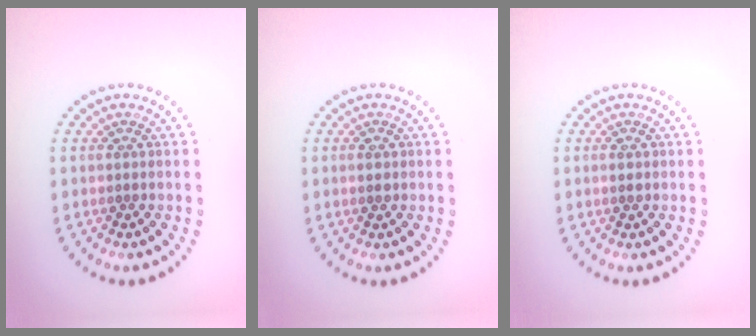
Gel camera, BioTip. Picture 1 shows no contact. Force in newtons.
{"total": 1.1, "press": 1.1, "slide": 0.1}
{"total": 1.0, "press": 1.0, "slide": 0.2}